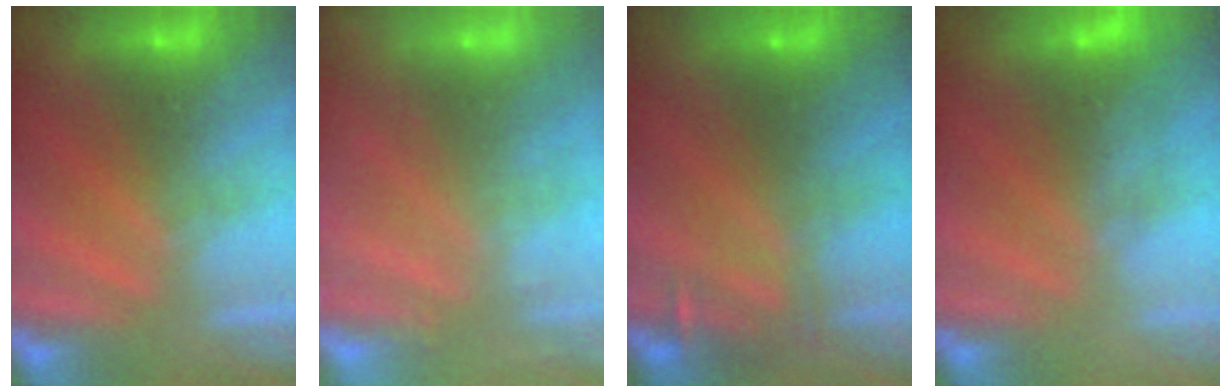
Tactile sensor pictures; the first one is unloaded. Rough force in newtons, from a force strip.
{"total": 2.3}
{"total": 3.2}
{"total": 4.6}